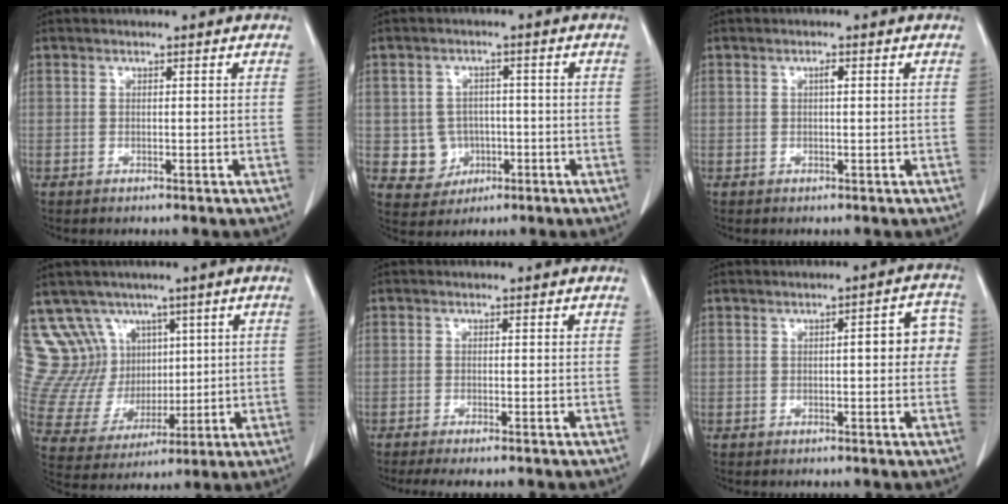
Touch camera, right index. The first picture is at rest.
{"total": 5.3, "force": [-0.7, 5.2, 1.0], "torque": [-0.012, 0.010, 0.002]}
{"total": 0.9, "force": [0.2, 0.2, 0.9], "torque": [-0.017, 0.003, 0.003]}
{"total": 12.5, "force": [7.3, 9.7, 3.1], "torque": [-0.078, 0.051, 0.162]}
{"total": 3.9, "force": [-3.3, 0.1, 2.2], "torque": [-0.028, -0.007, -0.050]}
{"total": 5.5, "force": [0.2, 1.6, 5.3], "torque": [-0.059, 0.020, -0.002]}